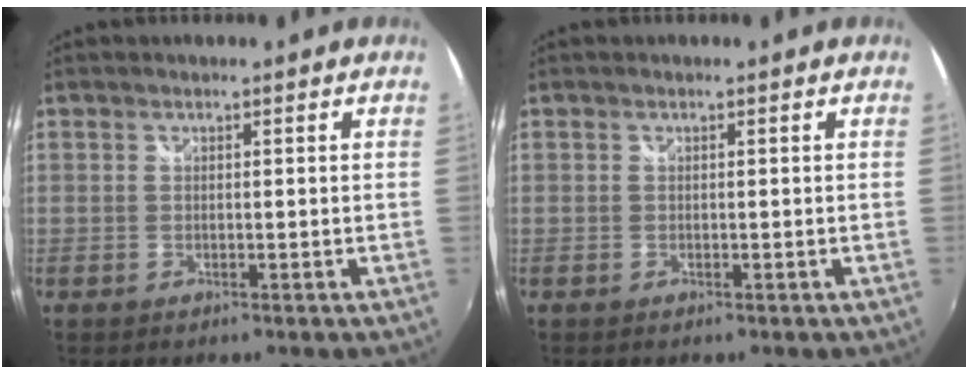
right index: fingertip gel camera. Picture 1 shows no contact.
{"total": 0.0}